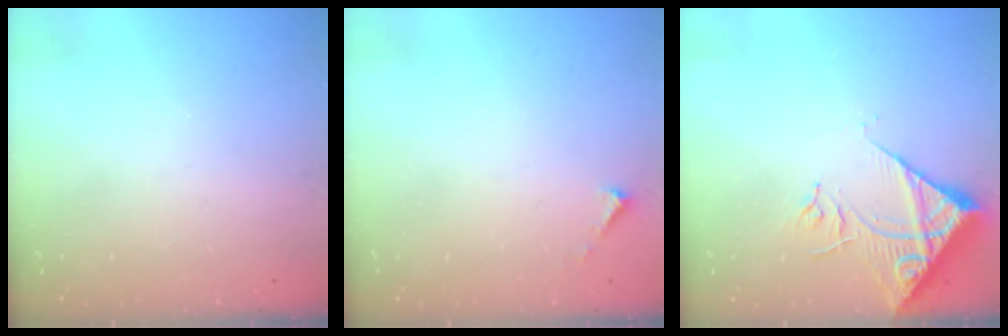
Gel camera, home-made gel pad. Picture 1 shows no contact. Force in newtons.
{"total": 2.1, "press": 2.1, "slide": 0.2}
{"total": 11.7, "press": 11.6, "slide": 1.5}